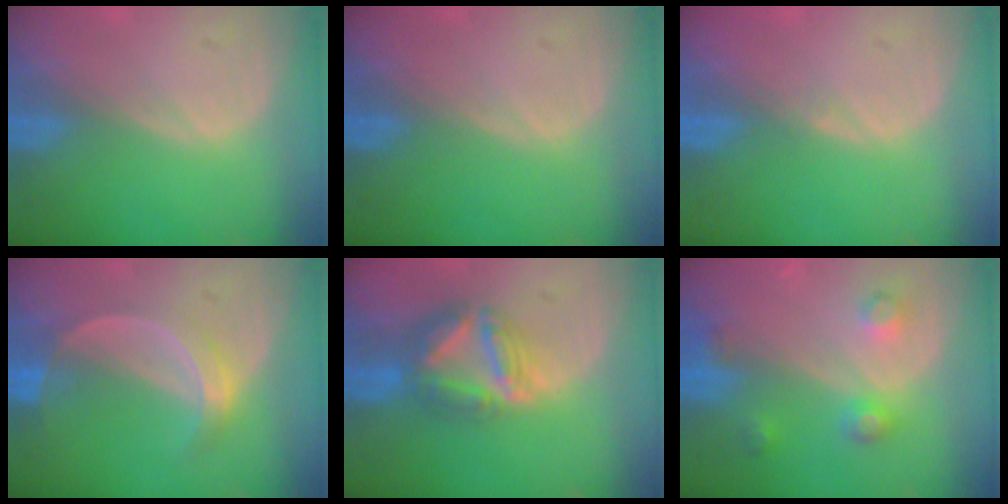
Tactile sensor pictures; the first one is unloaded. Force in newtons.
{"total": 0.0}
{"total": 0.6, "press": 0.4, "slide": 0.5}
{"total": 5.2, "press": 4.7, "slide": 2.2}
{"total": 7.7, "press": 6.7, "slide": 3.9}
{"total": 4.2, "press": 4.2, "slide": 0.0}